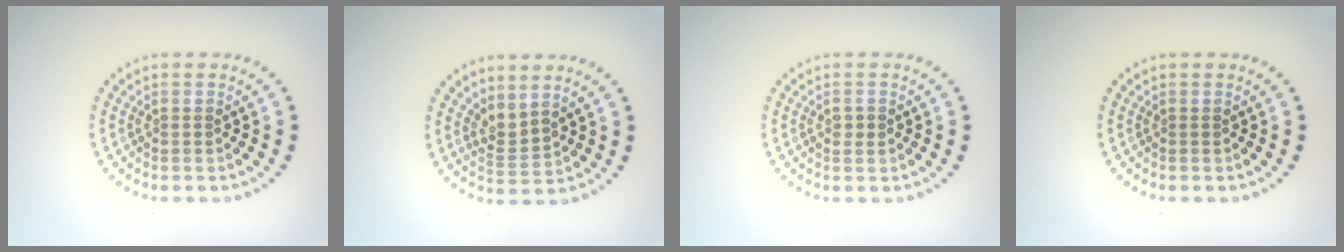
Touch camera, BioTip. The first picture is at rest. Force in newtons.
{"total": 2.2, "press": 1.4, "slide": 1.7}
{"total": 1.0, "press": 1.0, "slide": 0.2}
{"total": 0.0}